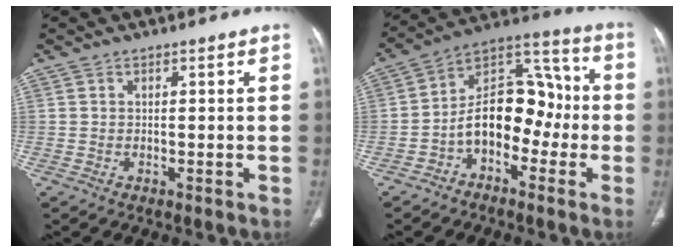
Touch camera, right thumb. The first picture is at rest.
{"total": 14.4, "force": [-3.3, 9.5, 10.3], "torque": [-0.128, 0.065, -0.066]}